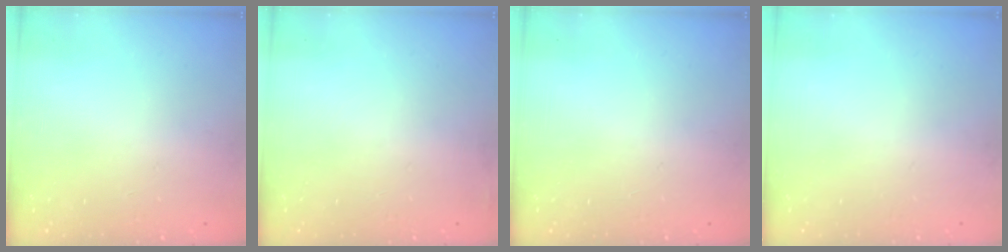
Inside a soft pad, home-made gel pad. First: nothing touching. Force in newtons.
{"total": 2.9, "press": 2.4, "slide": 1.6}
{"total": 0.0}
{"total": 0.0}